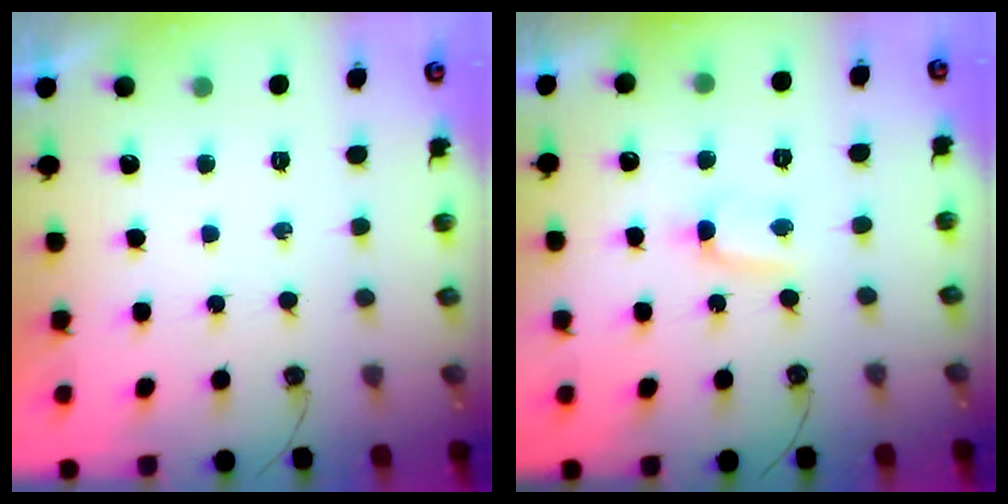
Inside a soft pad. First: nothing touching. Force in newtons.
{"total": 3.3, "press": 3.3, "slide": 0.4}